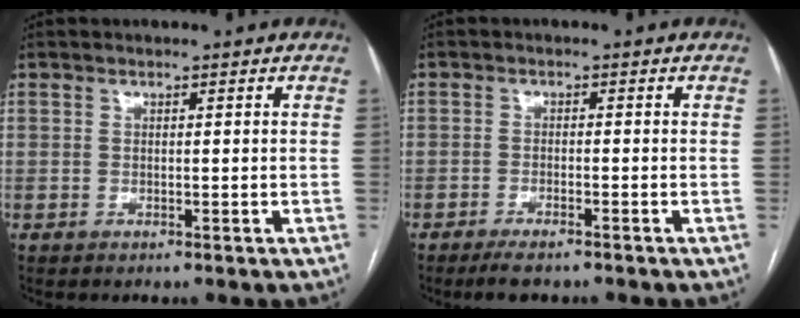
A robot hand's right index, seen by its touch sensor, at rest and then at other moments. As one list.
[{"total": 3.5, "force": [-2.8, 0.6, 2.1], "torque": [-0.036, -0.005, -0.047]}]